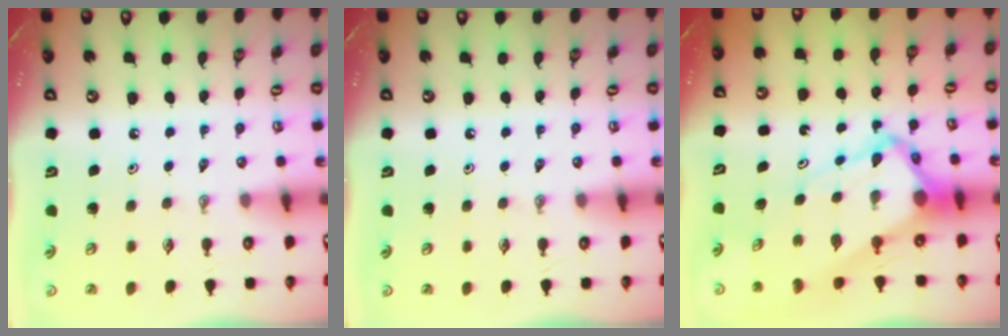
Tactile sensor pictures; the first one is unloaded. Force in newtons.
{"total": 0.0}
{"total": 9.3, "press": 9.2, "slide": 1.0}